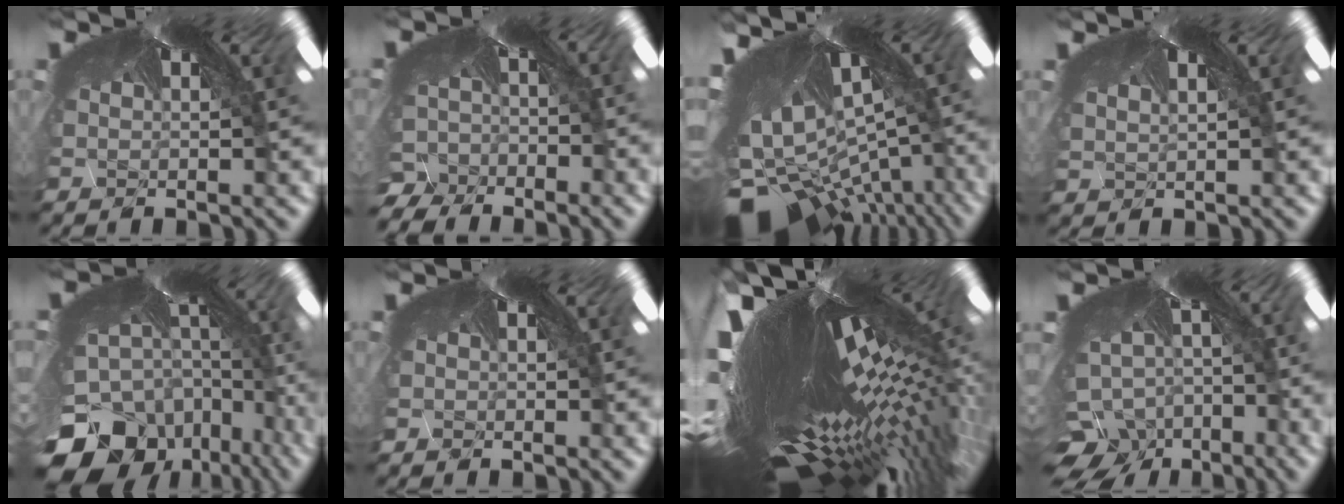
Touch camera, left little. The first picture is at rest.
{"total": 8.6, "force": [-8.3, 1.7, 1.0], "torque": [-0.023, -0.073, -0.114]}
{"total": 9.4, "force": [-9.4, 0.7, 0.0], "torque": [-0.050, -0.133, -0.100]}
{"total": 0.9, "force": [0.3, 0.8, 0.3], "torque": [-0.026, 0.001, 0.010]}
{"total": 11.1, "force": [-10.8, 2.4, -1.1], "torque": [-0.041, -0.115, -0.131]}
{"total": 0.8, "force": [-0.5, 0.0, -0.6], "torque": [0.007, -0.006, -0.003]}
{"total": 8.2, "force": [-7.1, -2.3, 3.5], "torque": [-0.126, -0.089, -0.076]}
{"total": 10.8, "force": [-10.5, 2.6, 0.1], "torque": [-0.026, -0.074, -0.165]}